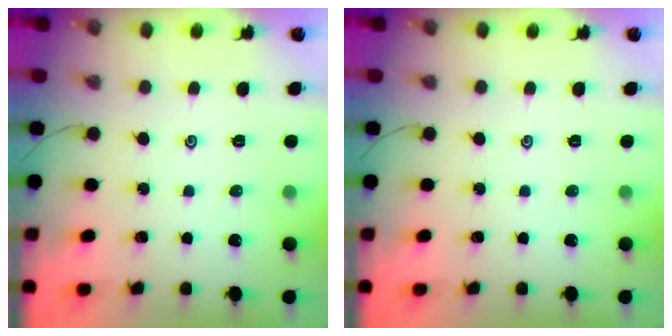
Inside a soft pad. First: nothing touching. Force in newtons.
{"total": 0.0}